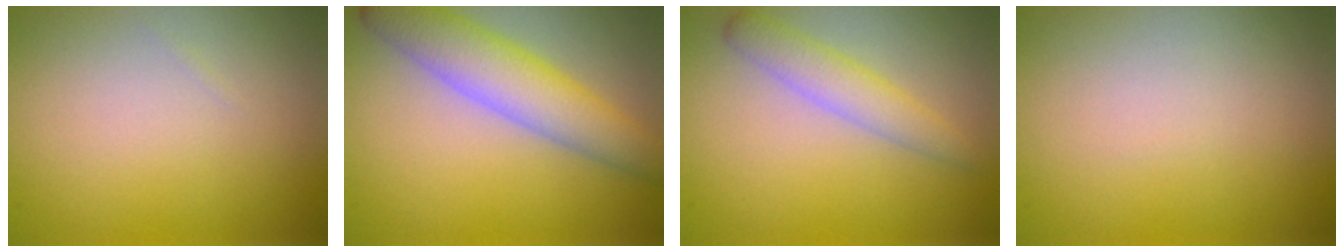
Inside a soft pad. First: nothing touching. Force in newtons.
{"total": 5.6, "press": 5.6, "slide": 0.3}
{"total": 2.7, "press": 2.7, "slide": 0.1}
{"total": 0.0}